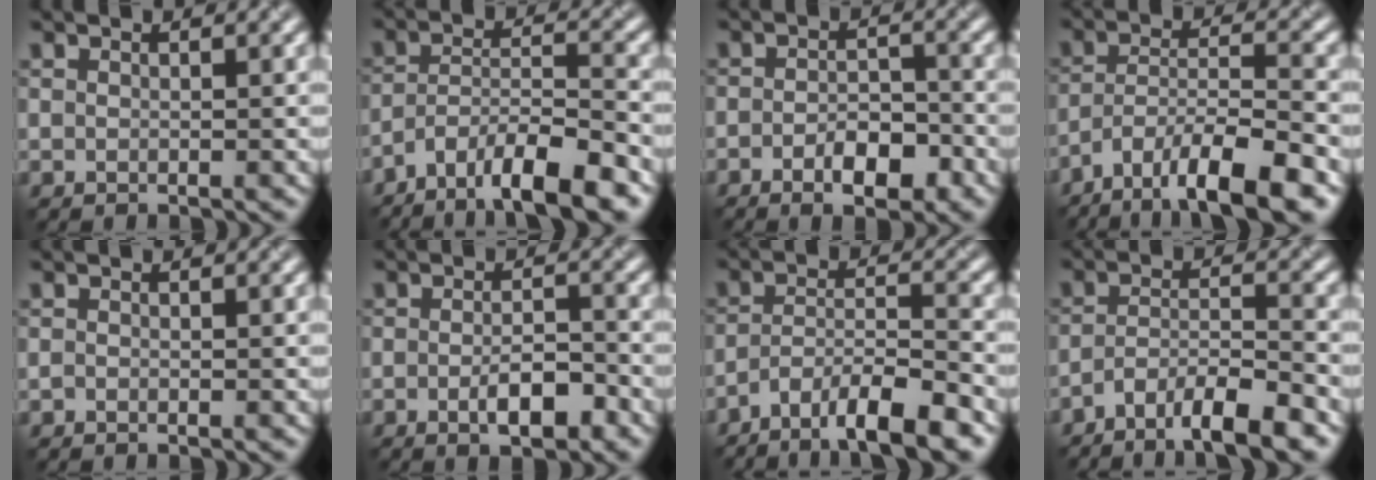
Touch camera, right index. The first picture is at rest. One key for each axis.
{"total": 9.0, "fx": -6.6, "fy": 2.3, "fz": 5.7, "tx": -0.092, "ty": 0.004, "tz": -0.117}
{"total": 4.2, "fx": -2.1, "fy": 1.7, "fz": 3.3, "tx": -0.051, "ty": -0.001, "tz": -0.032}
{"total": 10.2, "fx": -7.2, "fy": 2.7, "fz": 6.6, "tx": -0.109, "ty": 0.003, "tz": -0.127}
{"total": 0.0}
{"total": 3.5, "fx": -1.5, "fy": 1.1, "fz": 3.0, "tx": -0.052, "ty": -0.002, "tz": -0.024}
{"total": 8.0, "fx": -5.9, "fy": 1.8, "fz": 5.1, "tx": -0.079, "ty": 0.004, "tz": -0.103}
{"total": 6.6, "fx": -4.9, "fy": 1.3, "fz": 4.2, "tx": -0.066, "ty": -0.001, "tz": -0.086}